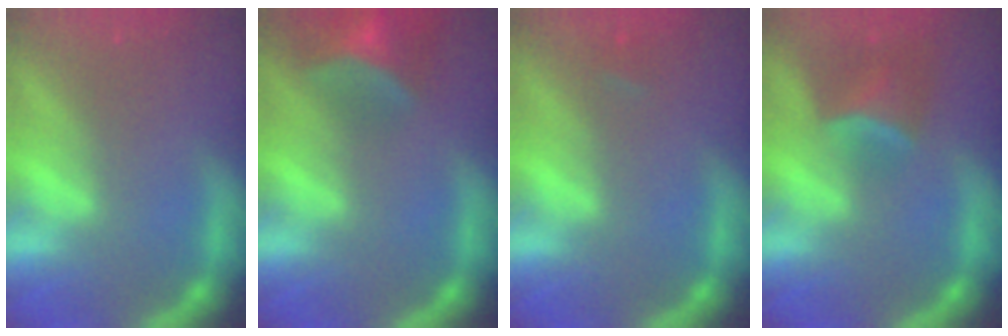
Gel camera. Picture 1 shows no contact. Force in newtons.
{"total": 8.0}
{"total": 0.9}
{"total": 4.4}